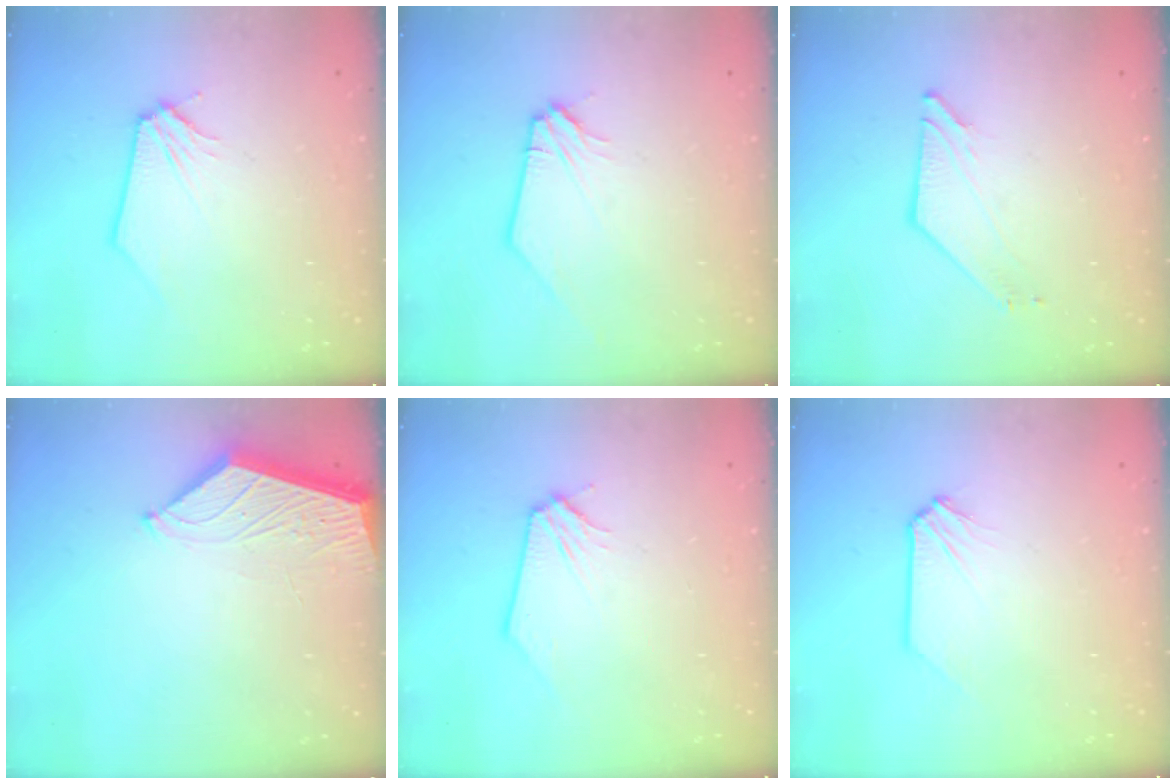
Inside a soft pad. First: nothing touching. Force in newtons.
{"total": 0.8, "press": 0.8, "slide": 0.1}
{"total": 2.7, "press": 2.7, "slide": 0.3}
{"total": 3.8, "press": 3.8, "slide": 0.4}
{"total": 0.0}
{"total": 0.0}